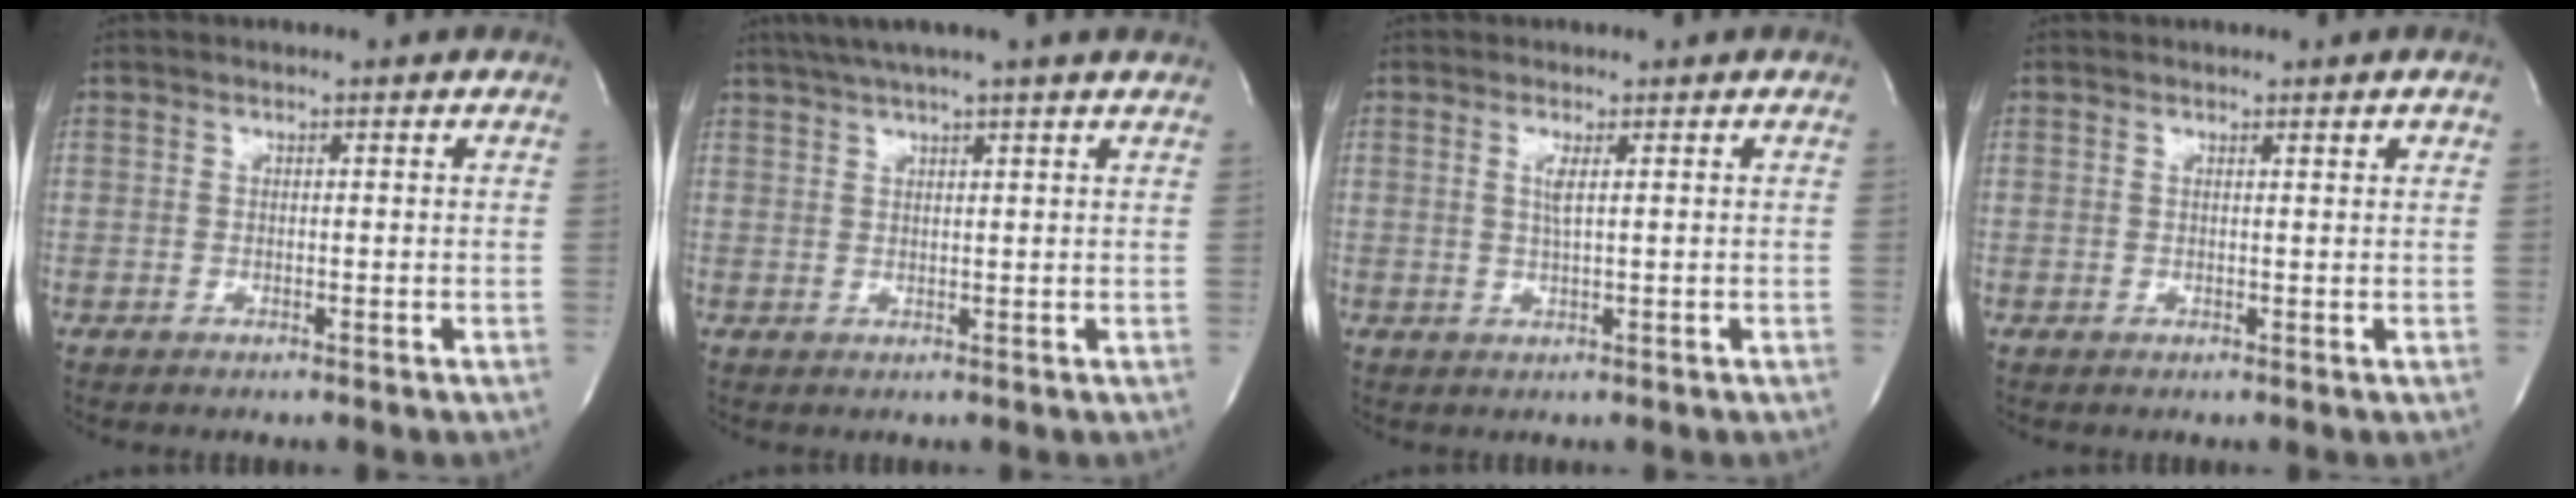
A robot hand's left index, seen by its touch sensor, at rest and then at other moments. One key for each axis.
{"total": 9.9, "fx": 8.2, "fy": -0.7, "fz": 5.4, "tx": -0.092, "ty": 0.027, "tz": 0.103}
{"total": 1.7, "fx": 0.5, "fy": -0.1, "fz": 1.6, "tx": -0.040, "ty": -0.009, "tz": 0.010}
{"total": 0.9, "fx": 0.8, "fy": -0.1, "fz": 0.5, "tx": -0.009, "ty": -0.006, "tz": 0.009}